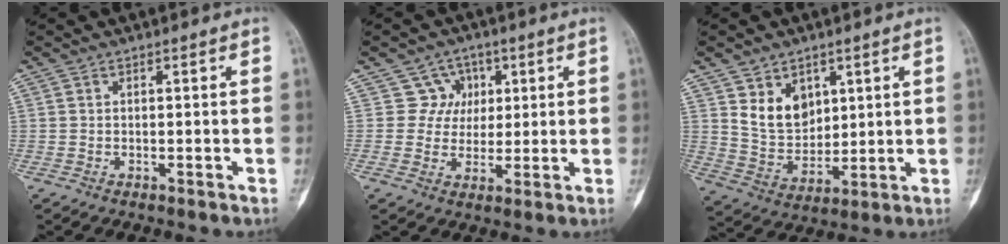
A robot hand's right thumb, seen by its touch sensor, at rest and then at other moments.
{"total": 5.7, "force": [1.9, 5.4, 0.4], "torque": [0.040, 0.002, 0.024]}
{"total": 9.2, "force": [4.0, 6.6, 4.9], "torque": [-0.057, -0.034, 0.089]}